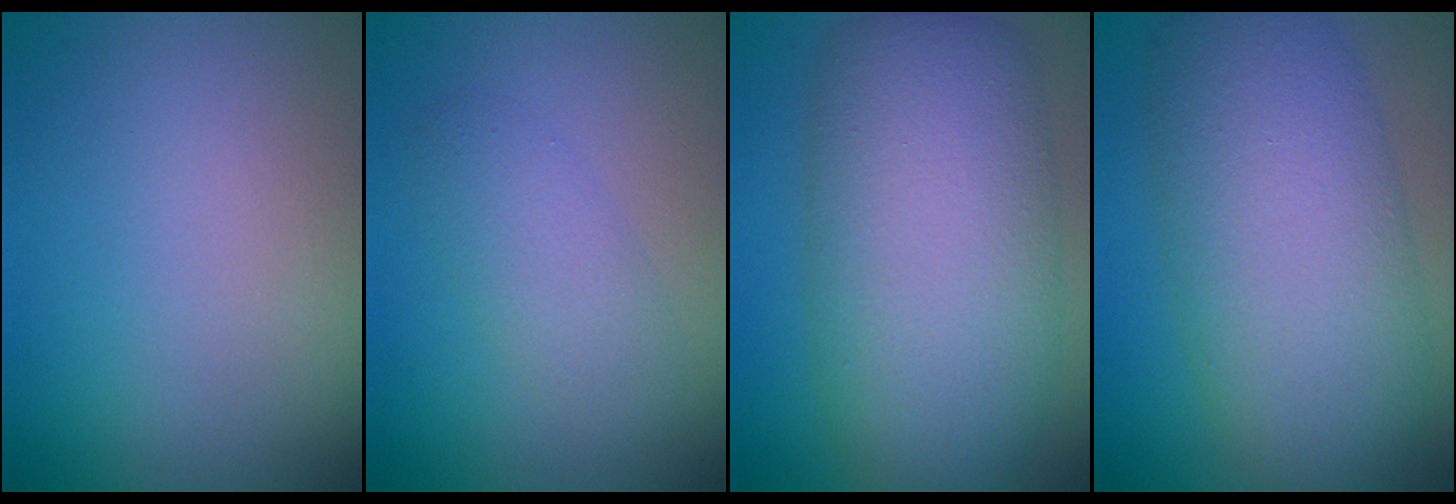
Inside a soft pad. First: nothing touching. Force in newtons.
{"total": 2.5, "press": 2.5, "slide": 0.1}
{"total": 11.0, "press": 11.0, "slide": 0.4}
{"total": 9.7, "press": 9.7, "slide": 0.3}